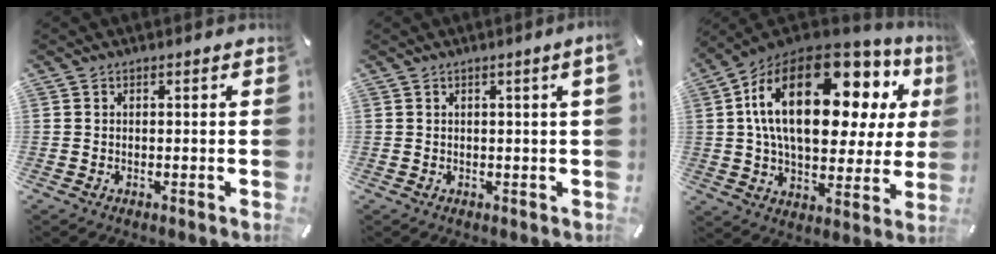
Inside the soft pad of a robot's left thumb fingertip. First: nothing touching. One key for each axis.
{"total": 2.2, "fx": 0.7, "fy": -0.2, "fz": 2.1, "tx": -0.037, "ty": -0.003, "tz": 0.011}
{"total": 25.7, "fx": 8.9, "fy": 13.1, "fz": 20.3, "tx": -0.358, "ty": -0.046, "tz": 0.143}